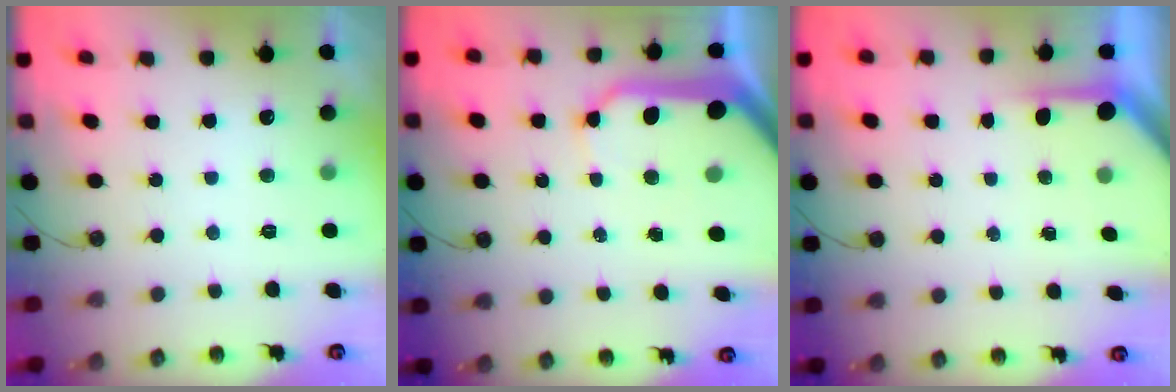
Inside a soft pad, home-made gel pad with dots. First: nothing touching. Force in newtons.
{"total": 18.2, "press": 18.1, "slide": 2.2}
{"total": 3.3, "press": 3.3, "slide": 0.3}